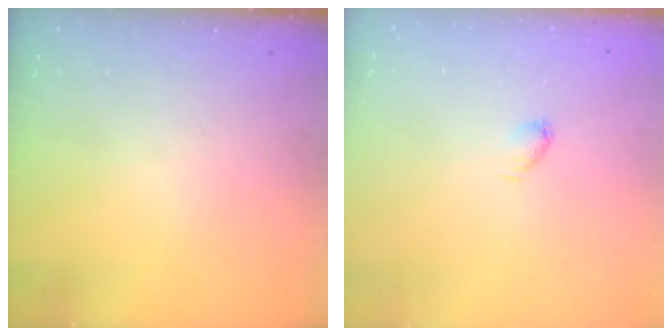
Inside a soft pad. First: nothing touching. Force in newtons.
{"total": 3.0, "press": 2.9, "slide": 0.6}